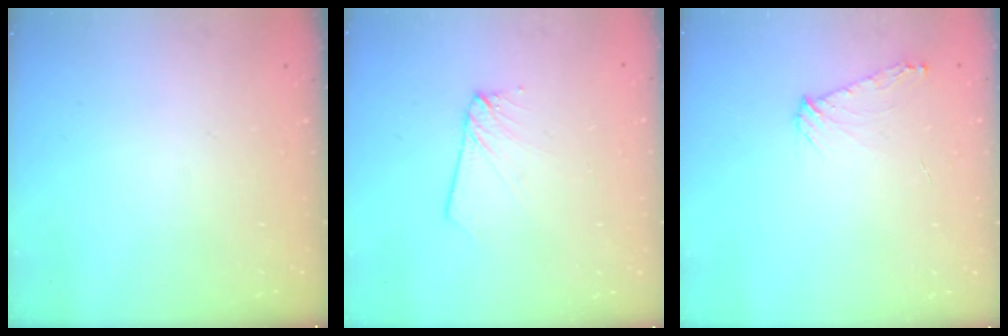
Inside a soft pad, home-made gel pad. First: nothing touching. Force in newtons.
{"total": 3.5, "press": 3.4, "slide": 0.3}
{"total": 6.6, "press": 6.6, "slide": 0.9}